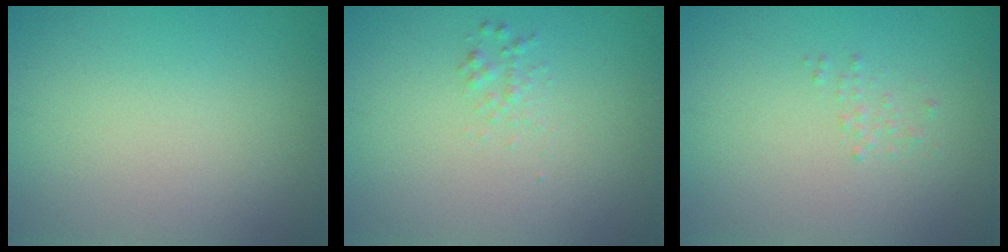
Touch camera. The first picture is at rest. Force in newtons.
{"total": 0.9, "press": 0.9, "slide": 0.1}
{"total": 0.6, "press": 0.6, "slide": 0.1}